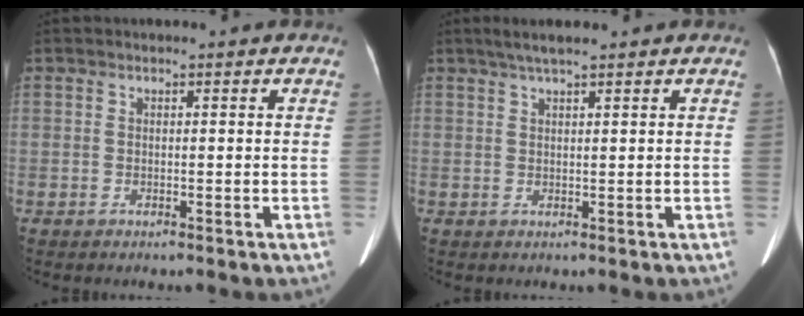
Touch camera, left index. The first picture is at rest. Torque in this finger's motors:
{"motor_torque": [0.08, -0.02, -0.01, 0.00]}